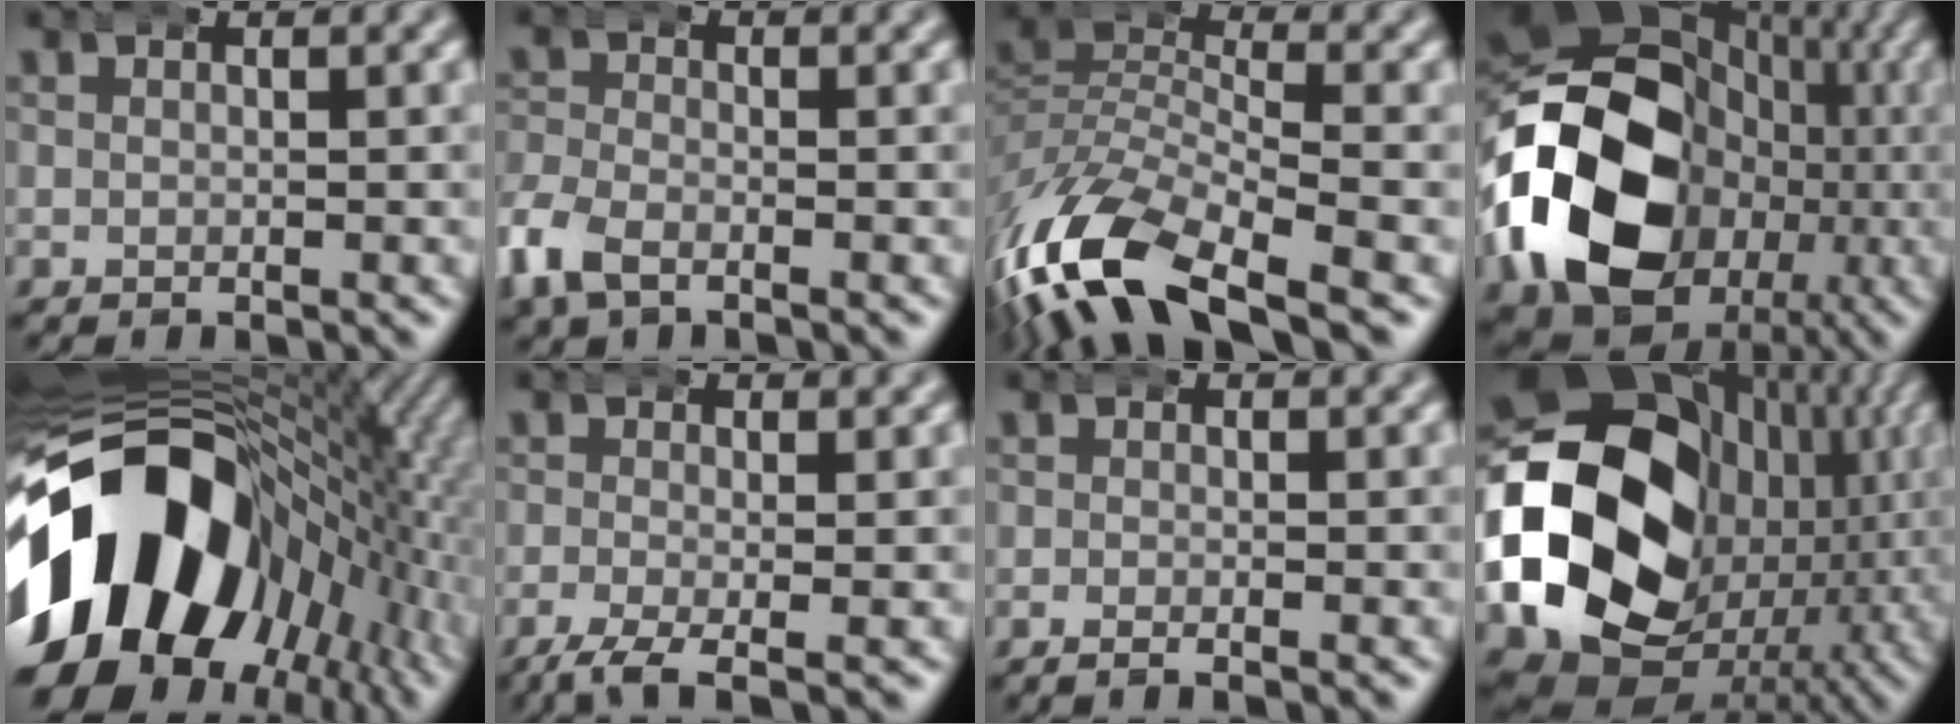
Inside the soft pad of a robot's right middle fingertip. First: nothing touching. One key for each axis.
{"total": 3.6, "fx": -1.8, "fy": 2.4, "fz": 1.9, "tx": -0.062, "ty": -0.010, "tz": -0.030}
{"total": 10.7, "fx": -4.5, "fy": 5.8, "fz": 7.8, "tx": -0.189, "ty": -0.045, "tz": -0.055}
{"total": 23.2, "fx": -0.4, "fy": 17.2, "fz": 15.5, "tx": -0.271, "ty": -0.019, "tz": -0.007}
{"total": 29.3, "fx": -1.5, "fy": 19.4, "fz": 22.0, "tx": -0.342, "ty": -0.008, "tz": -0.023}
{"total": 3.7, "fx": -2.5, "fy": 1.3, "fz": 2.4, "tx": -0.060, "ty": -0.025, "tz": -0.031}
{"total": 1.0, "fx": -0.9, "fy": 0.2, "fz": 0.5, "tx": -0.012, "ty": 0.000, "tz": -0.017}
{"total": 28.1, "fx": -0.4, "fy": 20.4, "fz": 19.3, "tx": -0.332, "ty": -0.048, "tz": 0.001}